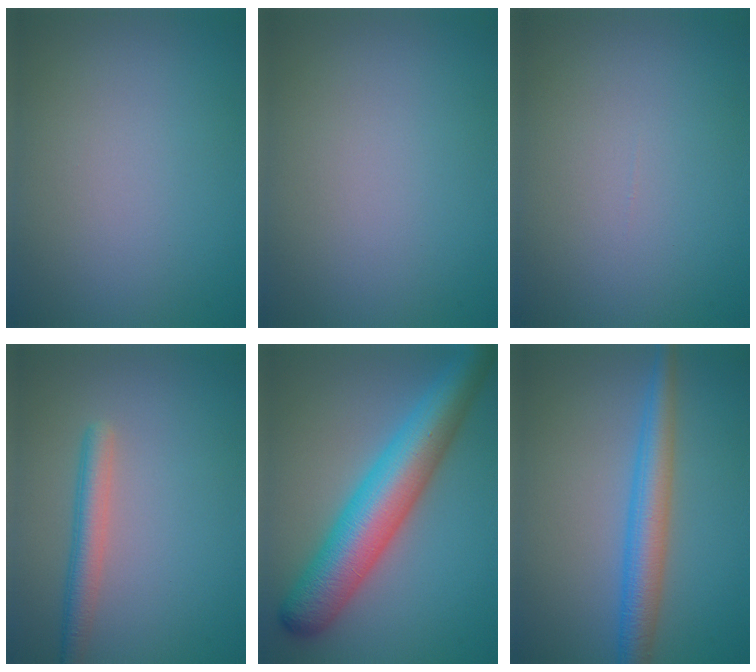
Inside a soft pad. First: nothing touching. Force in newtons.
{"total": 0.0}
{"total": 0.0}
{"total": 2.7, "press": 2.7, "slide": 0.3}
{"total": 9.5, "press": 9.5, "slide": 0.2}
{"total": 4.5, "press": 4.5, "slide": 0.0}